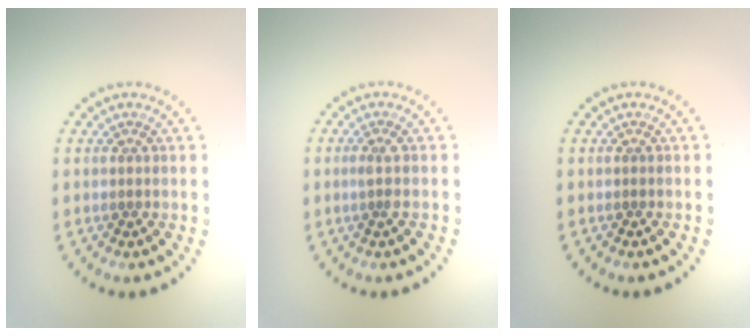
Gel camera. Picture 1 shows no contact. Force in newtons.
{"total": 1.0, "press": 0.6, "slide": 0.8}
{"total": 0.0}